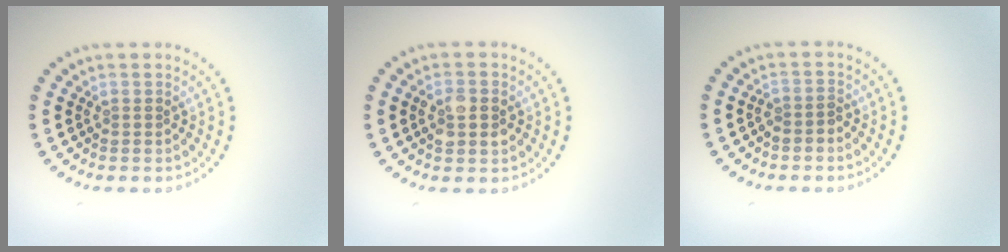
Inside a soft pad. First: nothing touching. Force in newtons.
{"total": 2.8, "press": 2.8, "slide": 0.2}
{"total": 1.1, "press": 1.0, "slide": 0.6}